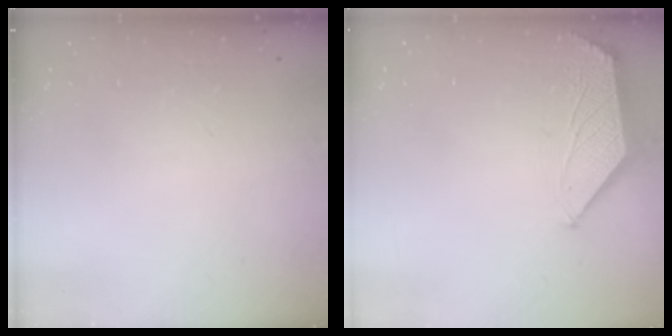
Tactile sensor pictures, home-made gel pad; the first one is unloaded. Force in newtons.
{"total": 1.4, "press": 1.4, "slide": 0.2}